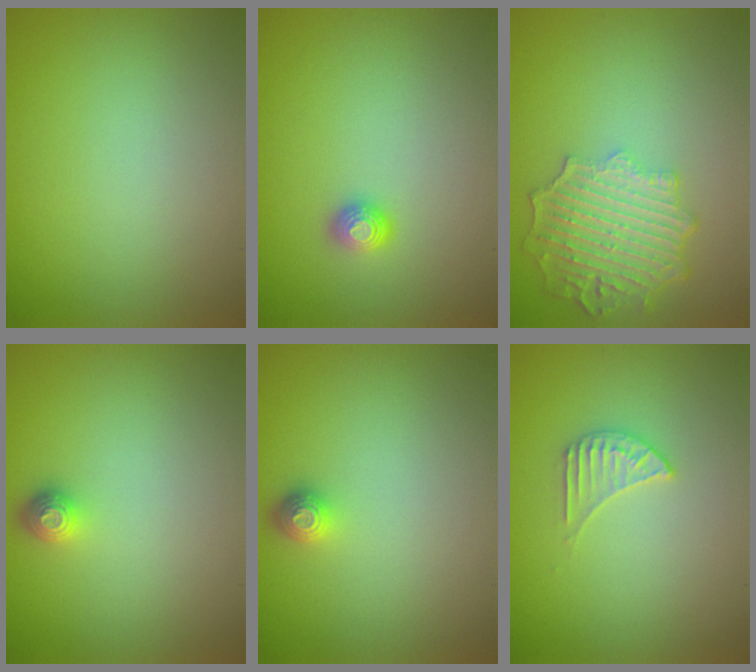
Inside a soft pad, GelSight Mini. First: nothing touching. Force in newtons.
{"total": 1.1, "press": 1.1, "slide": 0.4}
{"total": 6.3, "press": 5.1, "slide": 3.7}
{"total": 1.3, "press": 1.1, "slide": 0.7}
{"total": 1.3, "press": 1.1, "slide": 0.7}
{"total": 2.1, "press": 2.0, "slide": 0.4}